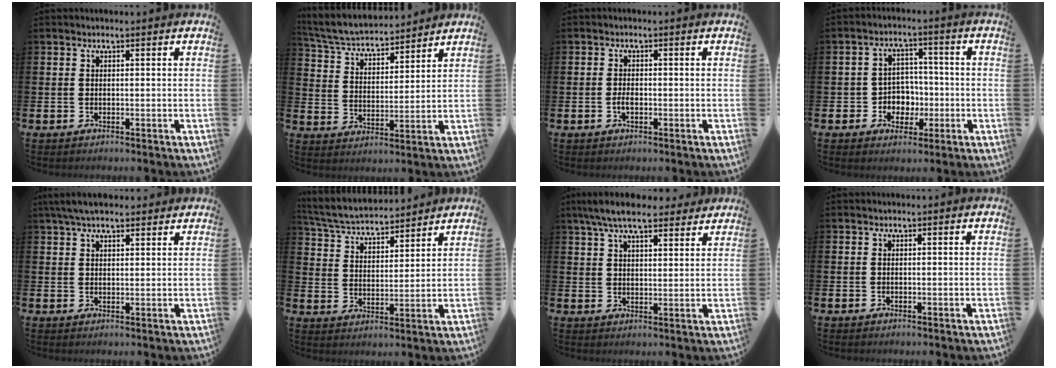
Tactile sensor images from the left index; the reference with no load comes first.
{"total": 5.4, "force": [5.2, 0.9, 1.0], "torque": [-0.046, -0.040, 0.088]}
{"total": 1.5, "force": [-0.4, 0.8, 1.2], "torque": [-0.019, 0.000, -0.009]}
{"total": 4.3, "force": [-0.7, 4.2, 0.8], "torque": [-0.021, -0.001, -0.020]}
{"total": 4.6, "force": [4.0, 1.3, 1.9], "torque": [-0.046, -0.006, 0.075]}
{"total": 5.2, "force": [5.1, 0.8, 0.7], "torque": [-0.039, -0.035, 0.087]}
{"total": 7.5, "force": [6.6, 1.8, 3.1], "torque": [-0.070, -0.021, 0.118]}
{"total": 0.0}